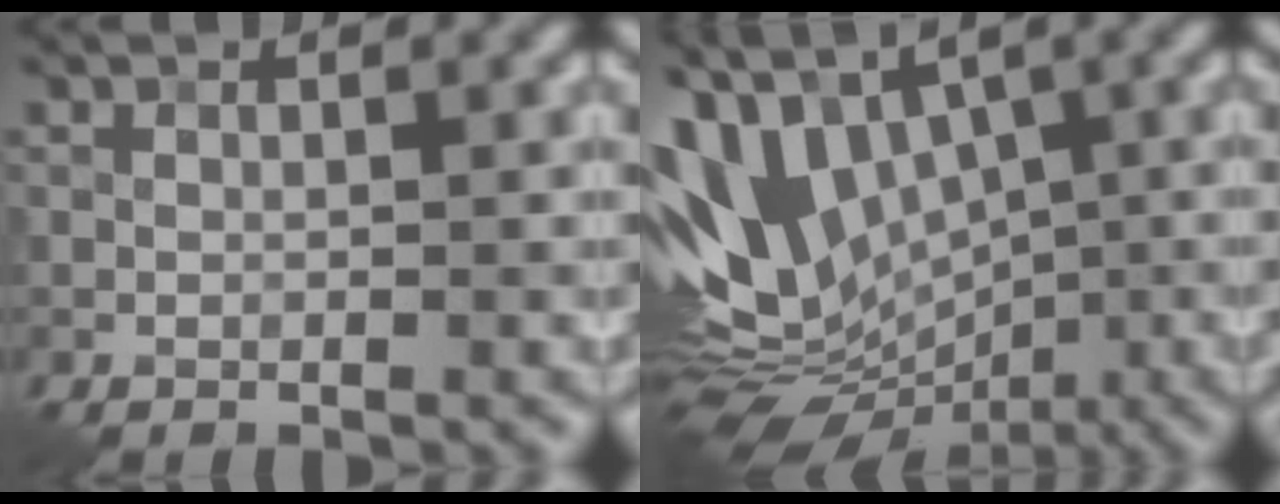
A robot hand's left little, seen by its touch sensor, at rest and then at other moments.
{"total": 12.3, "force": [0.9, 8.0, 9.3], "torque": [-0.188, 0.017, 0.007]}